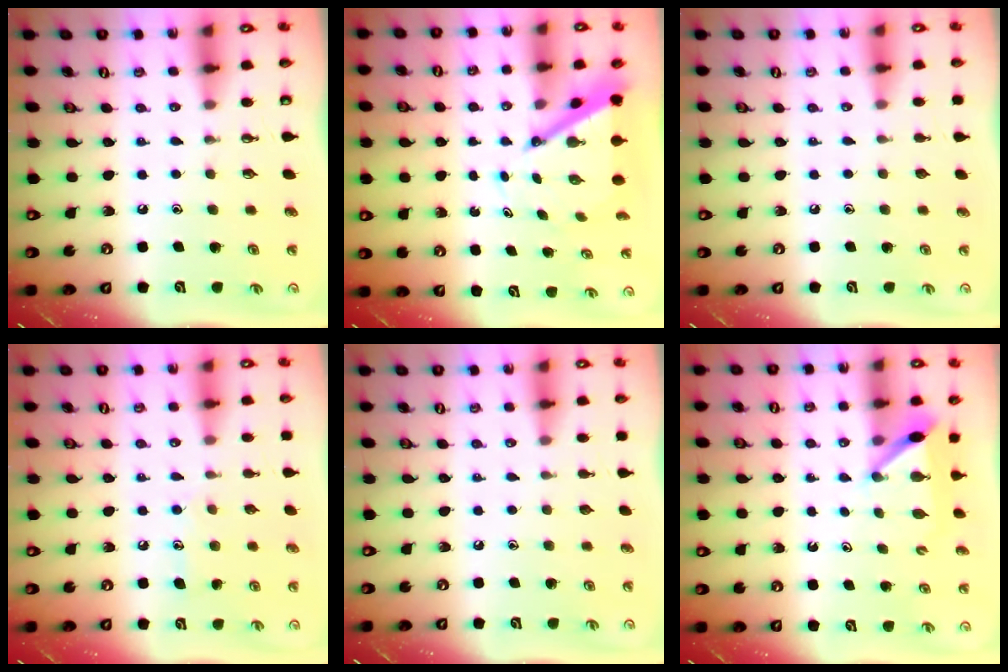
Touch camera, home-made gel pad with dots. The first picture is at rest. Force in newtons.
{"total": 6.8, "press": 6.8, "slide": 0.7}
{"total": 0.0}
{"total": 6.8, "press": 6.8, "slide": 0.5}
{"total": 0.0}
{"total": 5.8, "press": 5.8, "slide": 0.5}